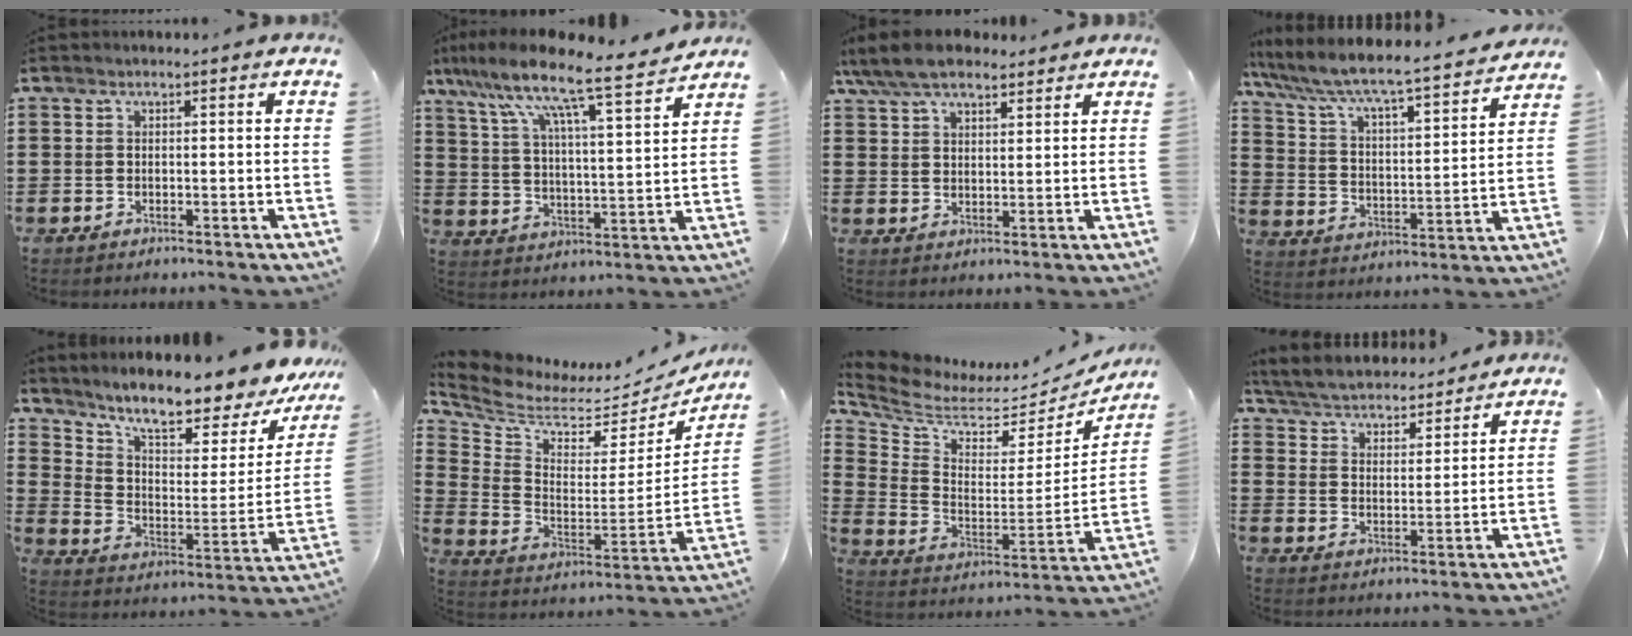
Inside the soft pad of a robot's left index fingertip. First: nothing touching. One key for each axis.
{"total": 10.5, "fx": 8.7, "fy": 0.2, "fz": 5.9, "tx": -0.140, "ty": -0.061, "tz": 0.137}
{"total": 7.5, "fx": 6.2, "fy": 2.4, "fz": 3.4, "tx": -0.085, "ty": -0.007, "tz": 0.118}
{"total": 5.5, "fx": 4.9, "fy": 0.2, "fz": 2.4, "tx": -0.073, "ty": -0.051, "tz": 0.071}
{"total": 9.1, "fx": 8.1, "fy": 1.1, "fz": 4.1, "tx": -0.093, "ty": -0.077, "tz": 0.130}
{"total": 4.2, "fx": 3.6, "fy": 1.8, "fz": 1.2, "tx": -0.053, "ty": -0.051, "tz": 0.057}
{"total": 4.4, "fx": 3.8, "fy": 1.8, "fz": 1.2, "tx": -0.054, "ty": -0.051, "tz": 0.063}
{"total": 4.5, "fx": 4.5, "fy": 0.3, "fz": 0.3, "tx": -0.032, "ty": -0.034, "tz": 0.074}